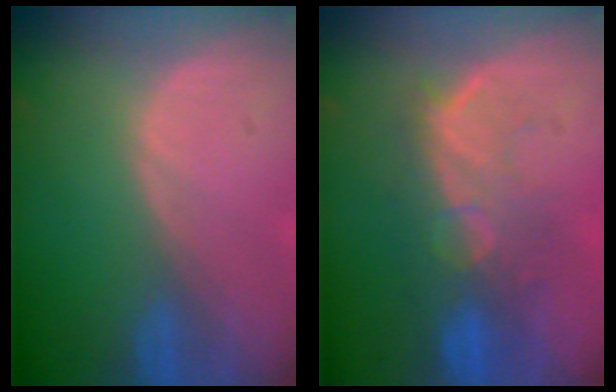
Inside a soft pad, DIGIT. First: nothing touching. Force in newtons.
{"total": 9.0, "press": 8.5, "slide": 3.0}